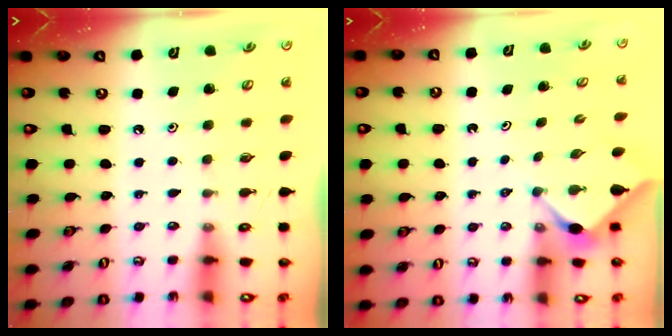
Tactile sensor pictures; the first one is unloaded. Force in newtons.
{"total": 2.9, "press": 2.8, "slide": 0.4}